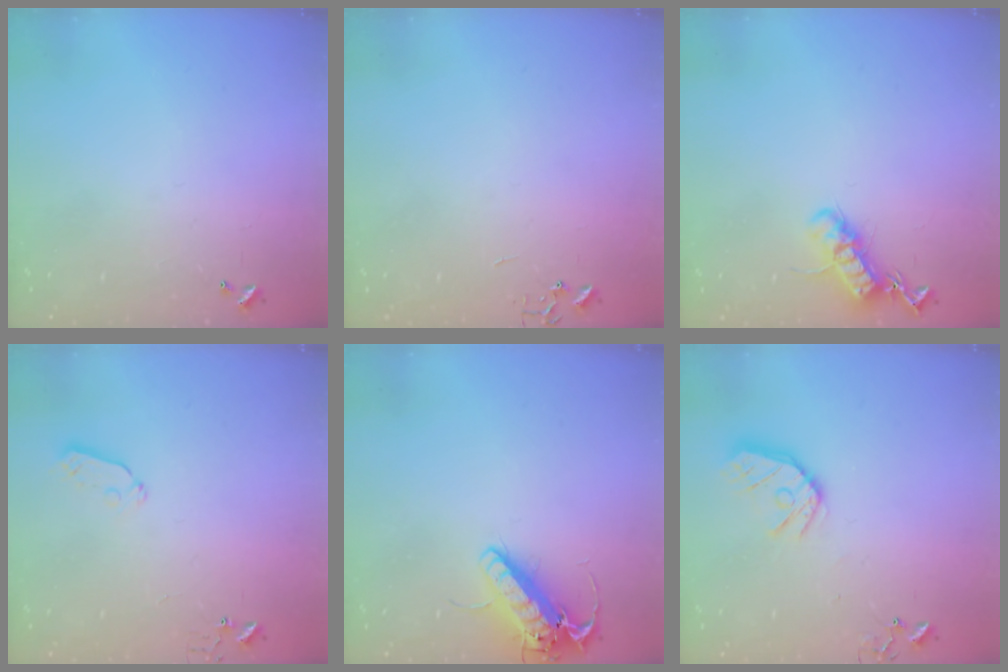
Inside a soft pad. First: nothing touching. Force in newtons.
{"total": 0.0}
{"total": 13.3, "press": 13.3, "slide": 0.3}
{"total": 3.9, "press": 3.8, "slide": 0.6}
{"total": 14.8, "press": 14.5, "slide": 2.9}
{"total": 12.6, "press": 12.5, "slide": 1.4}